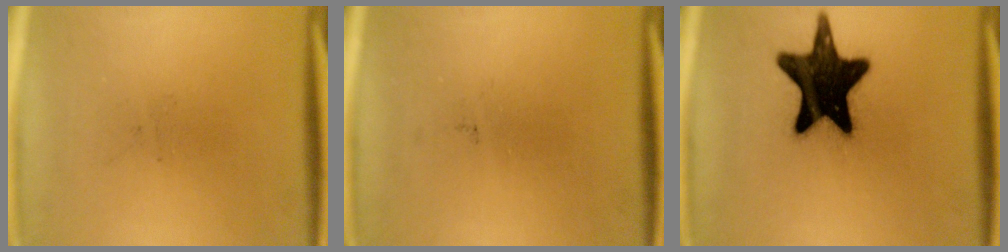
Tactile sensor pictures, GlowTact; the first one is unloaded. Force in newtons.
{"total": 0.0}
{"total": 19.1}